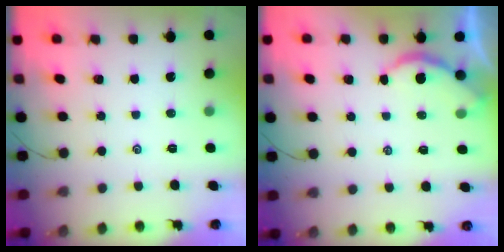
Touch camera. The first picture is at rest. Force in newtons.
{"total": 1.9, "press": 1.9, "slide": 0.4}